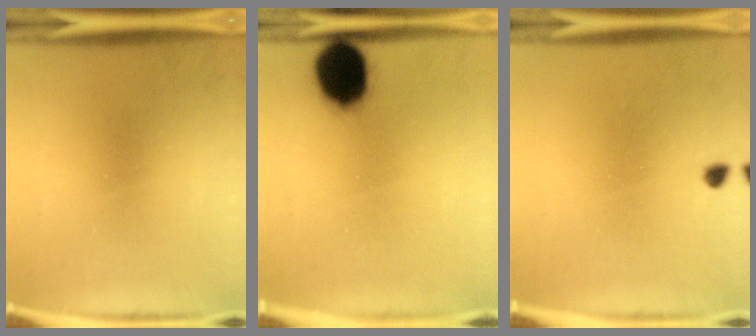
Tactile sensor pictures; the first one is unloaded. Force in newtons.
{"total": 13.4}
{"total": 1.2}